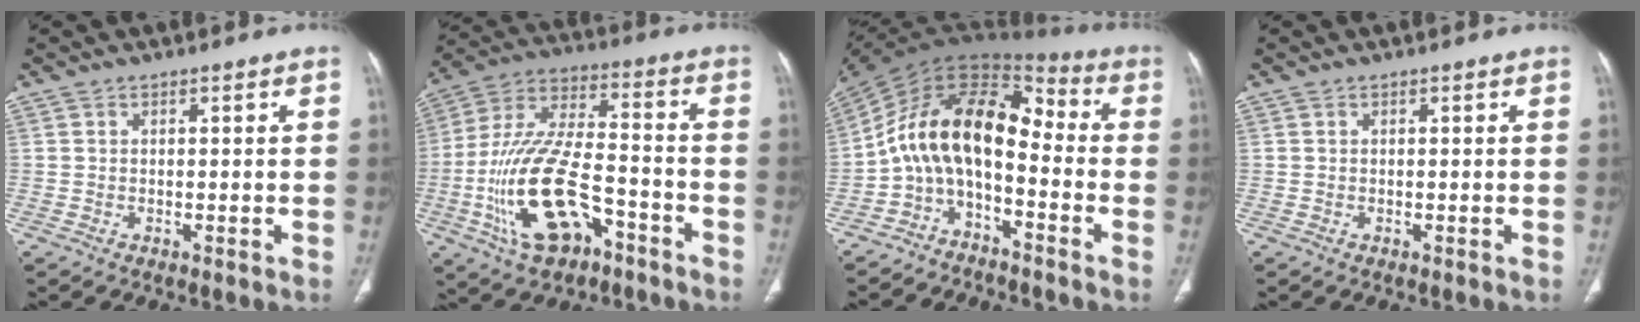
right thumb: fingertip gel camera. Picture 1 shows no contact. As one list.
[{"total": 19.6, "force": [-7.9, 9.3, 15.4], "torque": [-0.306, 0.048, -0.135]}, {"total": 13.8, "force": [-3.6, 7.6, 10.9], "torque": [-0.173, 0.100, -0.079]}, {"total": 0.0}]